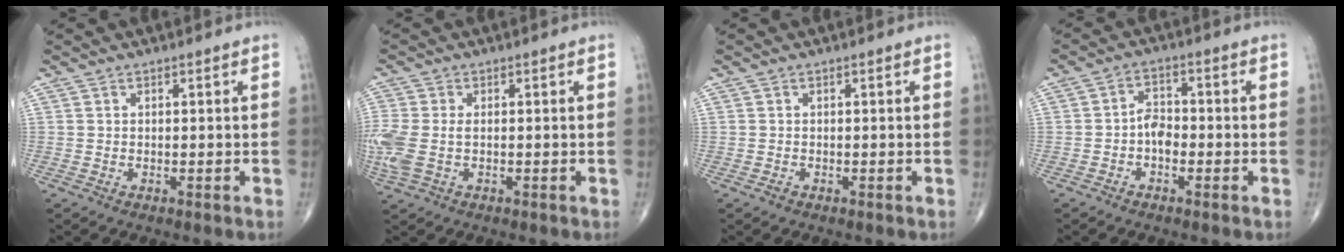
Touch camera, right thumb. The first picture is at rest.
{"total": 8.1, "force": [-0.9, 4.9, 6.4], "torque": [-0.187, 0.003, -0.012]}
{"total": 0.6, "force": [-0.4, 0.4, 0.2], "torque": [-0.003, 0.000, -0.009]}
{"total": 4.0, "force": [-1.3, 2.6, 2.8], "torque": [-0.034, 0.017, -0.031]}